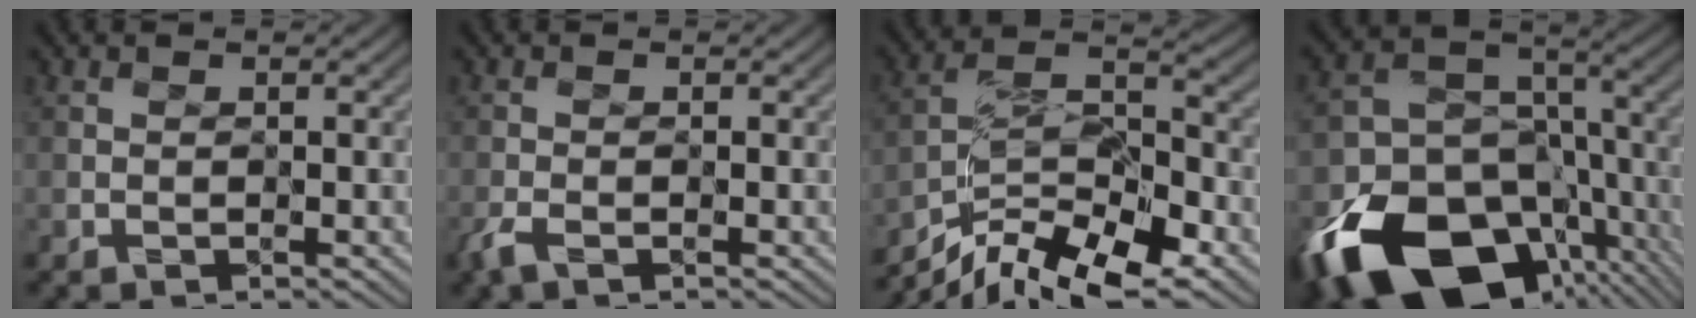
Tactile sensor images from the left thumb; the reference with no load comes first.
{"total": 2.2, "force": [-1.4, 0.8, 1.6], "torque": [-0.042, -0.002, -0.033]}
{"total": 12.8, "force": [-9.1, 4.1, 8.1], "torque": [-0.160, -0.004, -0.171]}
{"total": 21.9, "force": [-11.3, 14.8, 11.4], "torque": [-0.258, -0.054, -0.156]}